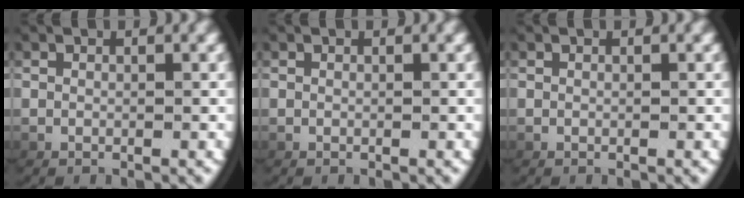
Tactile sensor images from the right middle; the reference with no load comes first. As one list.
[{"total": 0.0}, {"total": 0.0}]